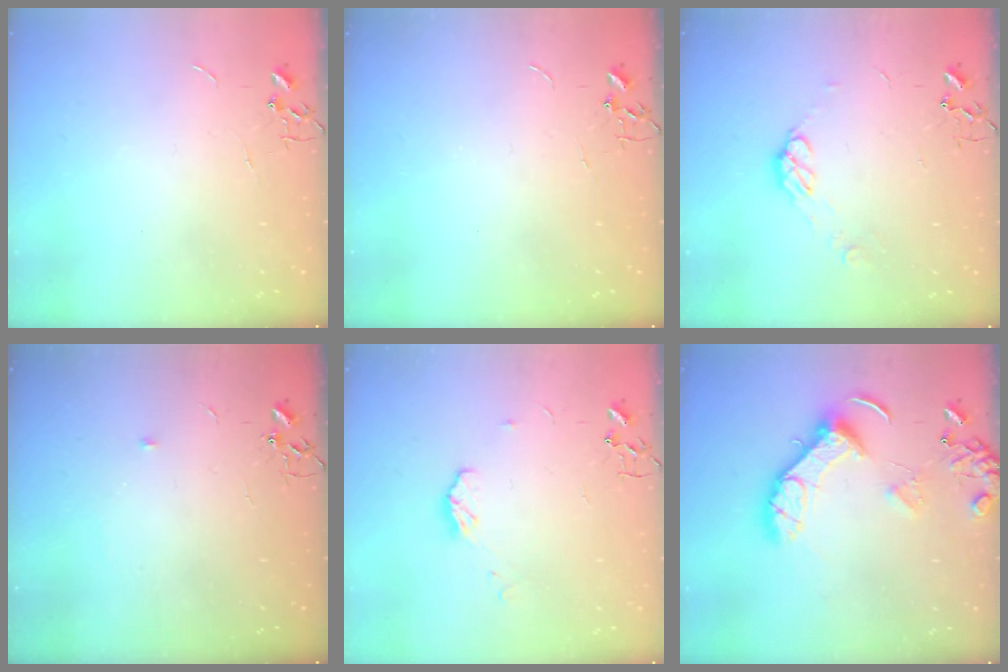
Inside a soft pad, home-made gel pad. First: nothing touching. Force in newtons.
{"total": 0.0}
{"total": 6.9, "press": 6.9, "slide": 0.5}
{"total": 5.7, "press": 5.7, "slide": 0.8}
{"total": 6.5, "press": 6.4, "slide": 0.4}
{"total": 13.8, "press": 13.7, "slide": 1.3}